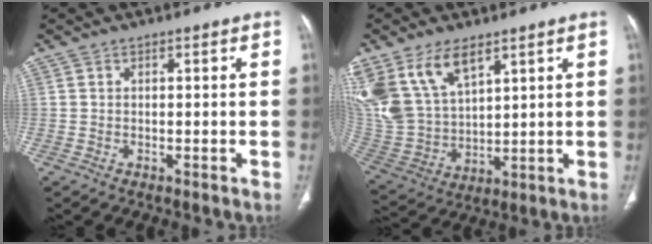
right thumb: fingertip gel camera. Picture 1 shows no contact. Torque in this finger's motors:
{"motor_torque": [-0.67, 3.14, 1.29, 1.47, 0.21]}